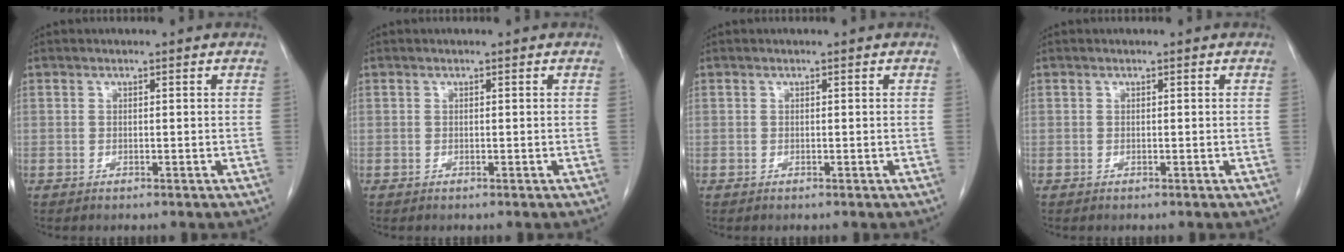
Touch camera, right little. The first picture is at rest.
{"total": 0.0}
{"total": 0.0}
{"total": 0.0}